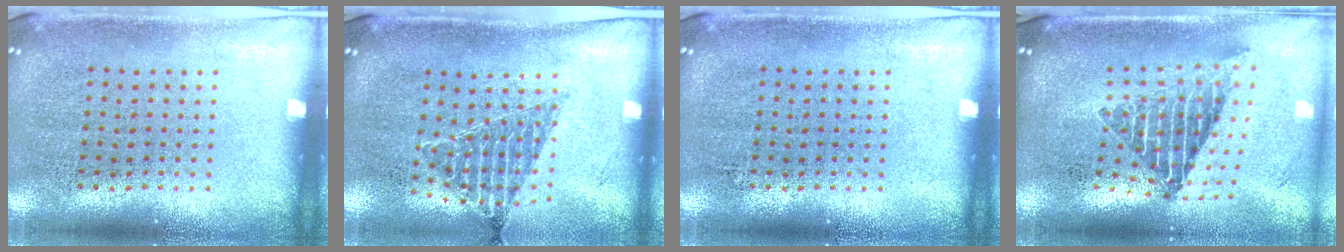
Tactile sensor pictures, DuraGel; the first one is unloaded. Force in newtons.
{"total": 0.9, "press": 0.8, "slide": 0.2}
{"total": 0.0}
{"total": 2.3, "press": 1.6, "slide": 1.7}